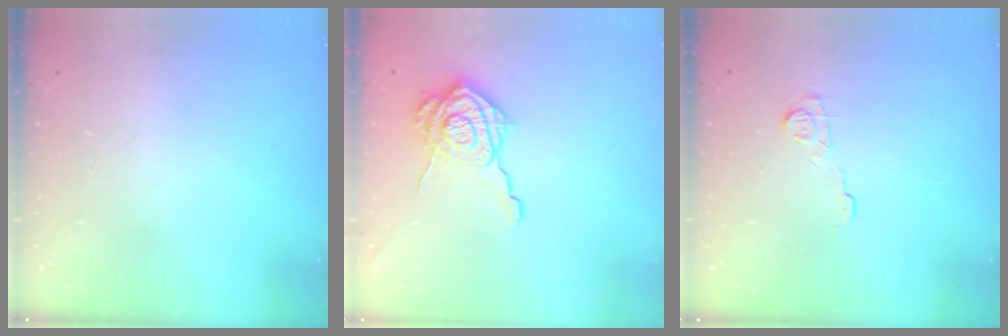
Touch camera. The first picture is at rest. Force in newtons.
{"total": 14.9, "press": 14.9, "slide": 0.8}
{"total": 6.4, "press": 6.3, "slide": 0.8}